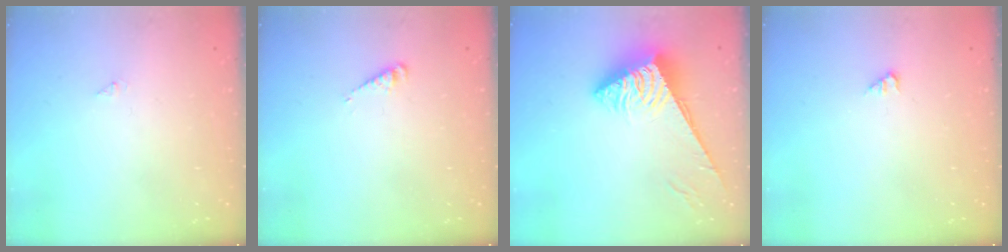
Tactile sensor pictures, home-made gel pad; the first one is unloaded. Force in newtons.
{"total": 2.7, "press": 2.7, "slide": 0.3}
{"total": 5.2, "press": 5.2, "slide": 0.6}
{"total": 1.2, "press": 1.1, "slide": 0.2}